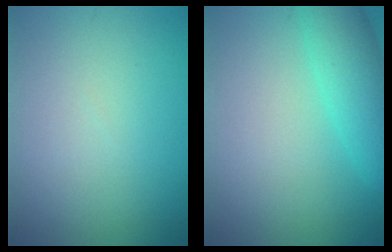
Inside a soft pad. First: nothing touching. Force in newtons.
{"total": 5.1, "press": 5.1, "slide": 0.2}